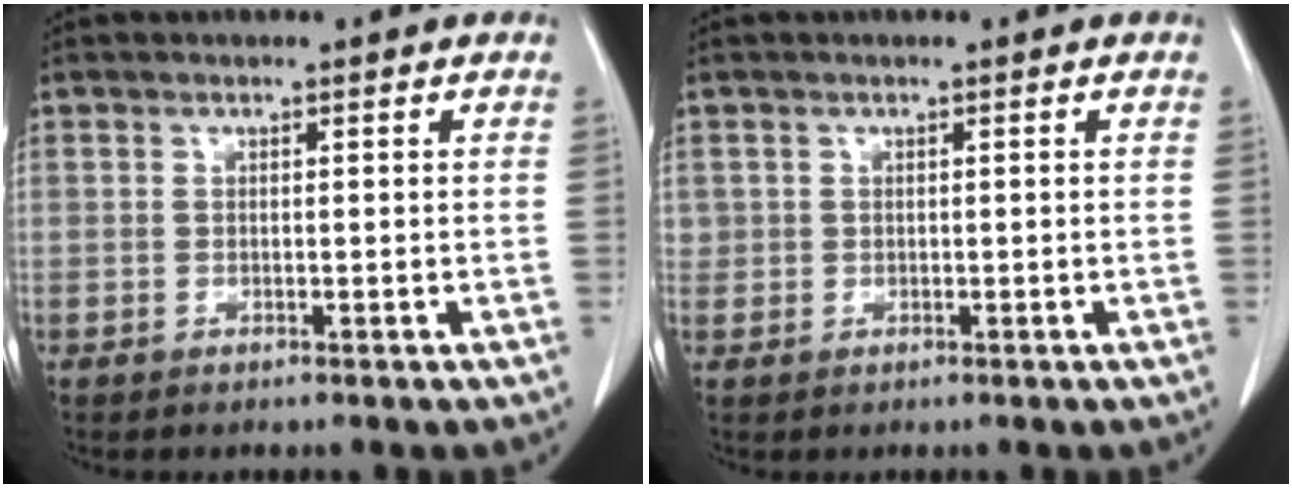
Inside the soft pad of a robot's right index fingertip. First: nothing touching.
{"total": 1.1, "force": [0.2, 1.0, 0.1], "torque": [0.009, 0.006, 0.001]}